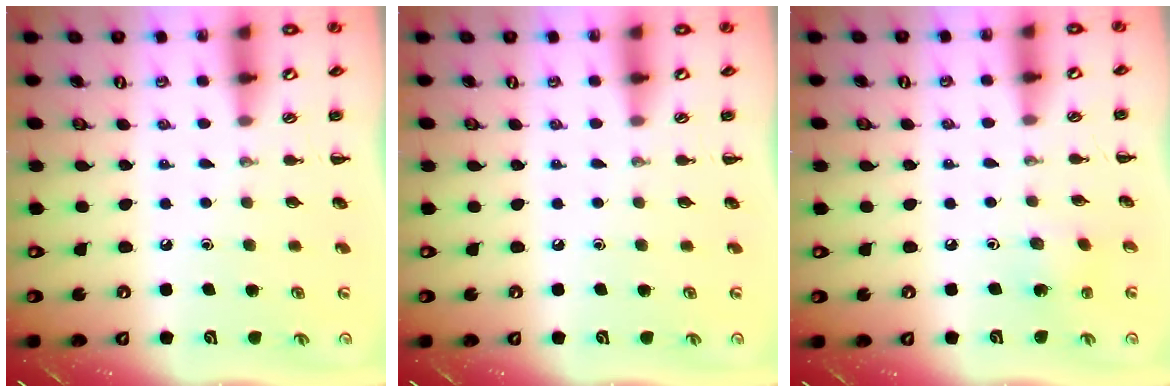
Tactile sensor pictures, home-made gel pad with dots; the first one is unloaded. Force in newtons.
{"total": 0.0}
{"total": 2.7, "press": 2.6, "slide": 0.7}